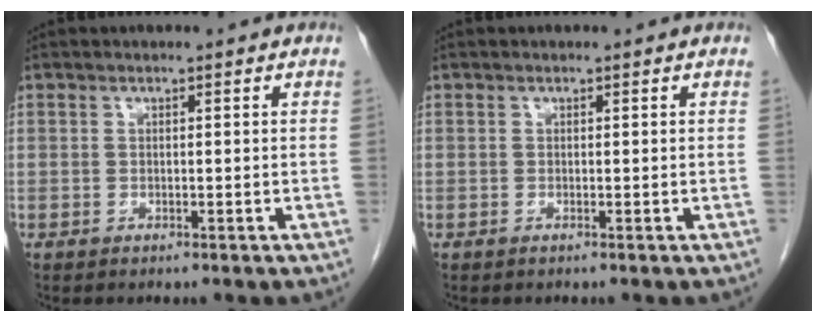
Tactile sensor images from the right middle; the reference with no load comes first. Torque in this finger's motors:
{"motor_torque": [0.00, 0.18, 0.03, 0.01]}